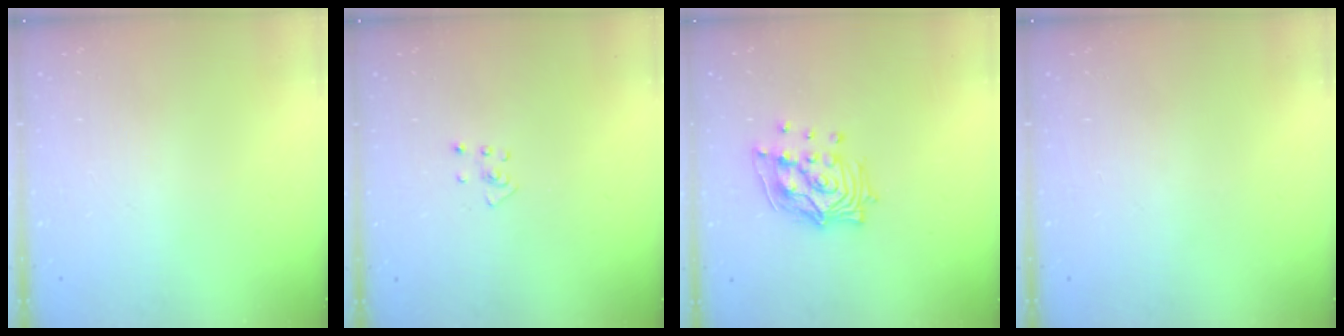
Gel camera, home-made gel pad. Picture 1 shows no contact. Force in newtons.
{"total": 3.6, "press": 3.6, "slide": 0.2}
{"total": 13.3, "press": 13.2, "slide": 1.1}
{"total": 0.0}